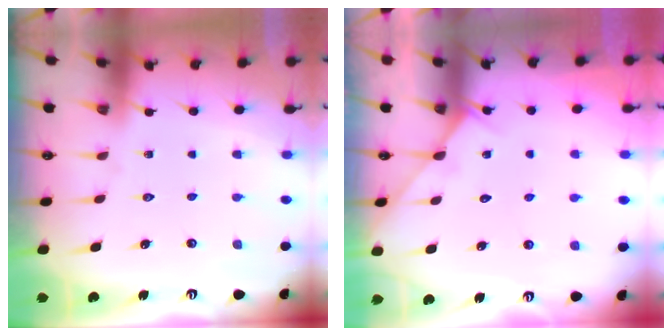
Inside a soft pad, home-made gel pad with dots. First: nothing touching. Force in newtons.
{"total": 3.9, "press": 3.8, "slide": 0.6}